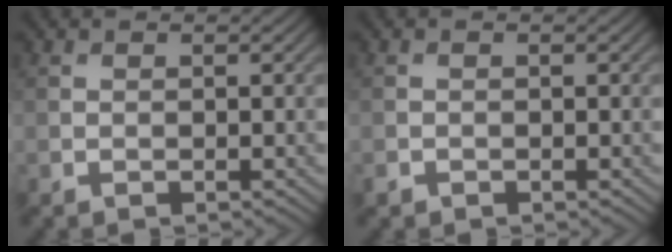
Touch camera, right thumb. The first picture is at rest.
{"total": 0.7, "force": [-0.6, 0.4, 0.0], "torque": [-0.001, -0.003, -0.012]}